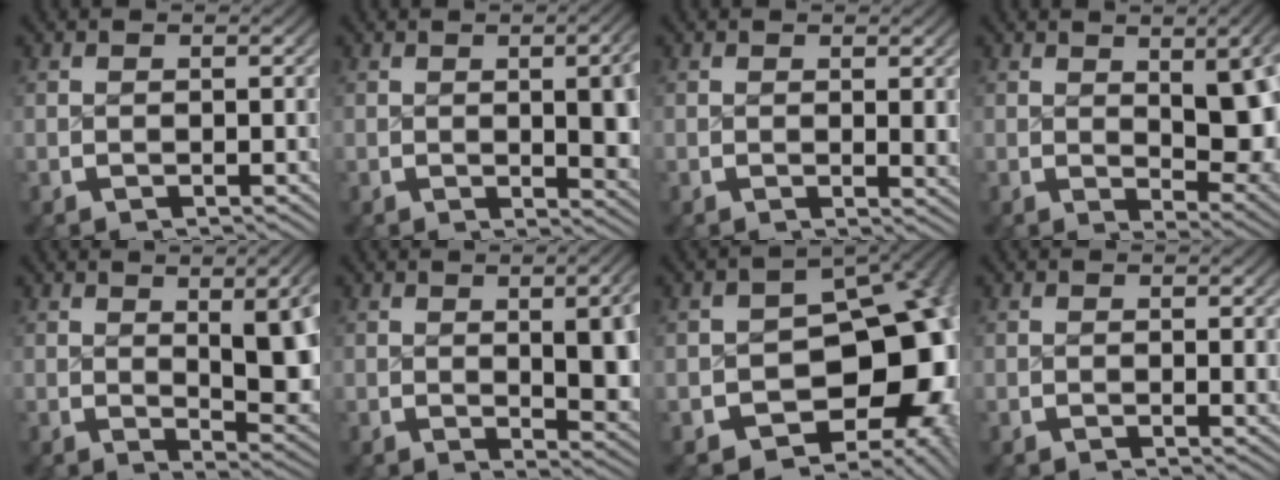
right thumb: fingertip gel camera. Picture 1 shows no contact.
{"total": 4.9, "force": [-0.1, 1.7, 4.6], "torque": [-0.049, -0.002, 0.002]}
{"total": 1.5, "force": [0.5, 0.4, 1.3], "torque": [-0.011, -0.005, 0.007]}
{"total": 7.0, "force": [0.4, 3.2, 6.3], "torque": [-0.079, -0.018, 0.022]}
{"total": 7.6, "force": [0.4, 3.0, 7.0], "torque": [-0.090, -0.016, 0.020]}
{"total": 6.1, "force": [0.3, 2.2, 5.6], "torque": [-0.065, -0.007, 0.010]}
{"total": 17.3, "force": [-2.5, 12.2, 12.0], "torque": [-0.172, -0.057, -0.025]}
{"total": 0.8, "force": [0.4, 0.1, 0.7], "torque": [-0.008, -0.004, 0.006]}